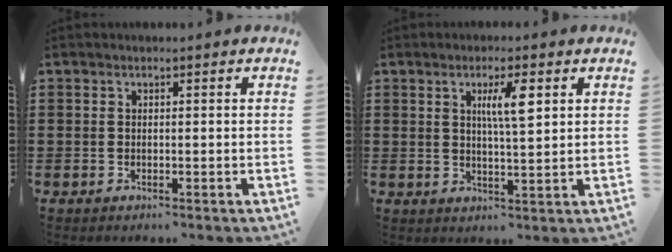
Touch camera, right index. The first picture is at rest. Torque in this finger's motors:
{"motor_torque": [0.91, 0.14, 0.19, 0.11]}